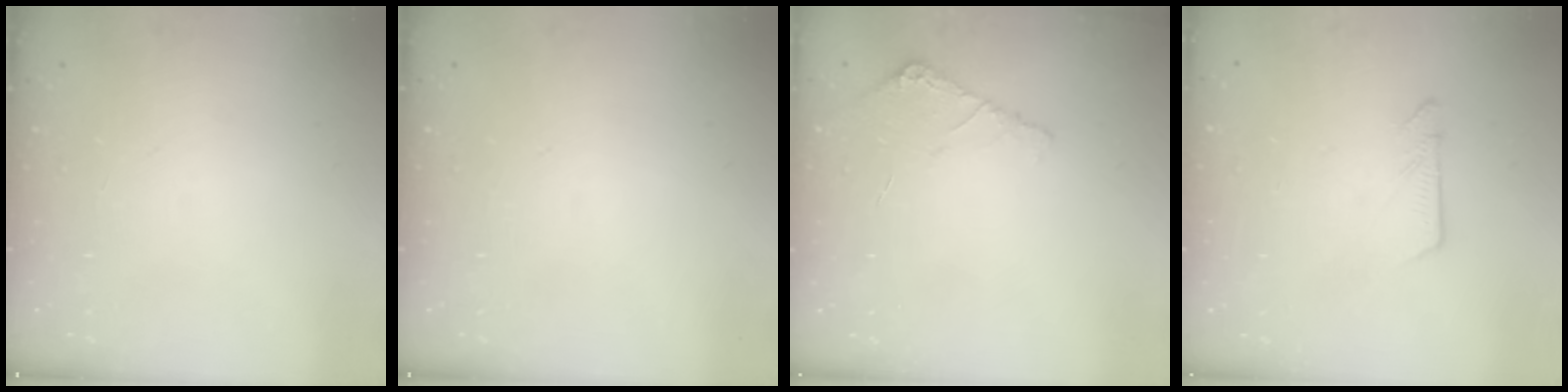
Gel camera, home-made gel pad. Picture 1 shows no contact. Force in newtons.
{"total": 0.0}
{"total": 4.0, "press": 4.0, "slide": 0.6}
{"total": 5.9, "press": 5.8, "slide": 0.9}